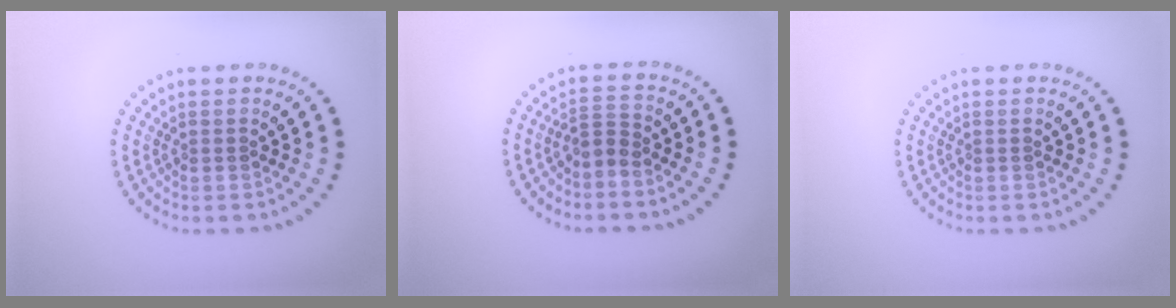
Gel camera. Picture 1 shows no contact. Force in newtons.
{"total": 1.7, "press": 1.2, "slide": 1.2}
{"total": 0.0}